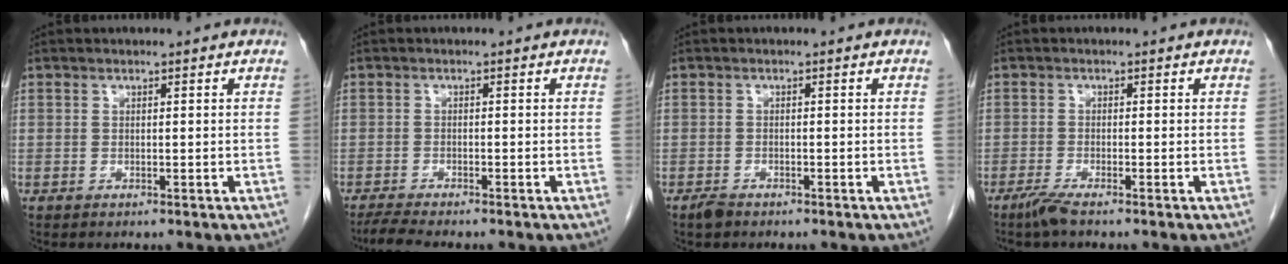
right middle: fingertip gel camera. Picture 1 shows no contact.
{"total": 4.1, "force": [-3.5, 0.0, 2.1], "torque": [-0.039, -0.014, -0.057]}
{"total": 1.5, "force": [-1.2, 0.6, 0.7], "torque": [-0.018, -0.001, -0.019]}
{"total": 2.4, "force": [-1.8, -0.1, 1.5], "torque": [-0.040, -0.006, -0.041]}